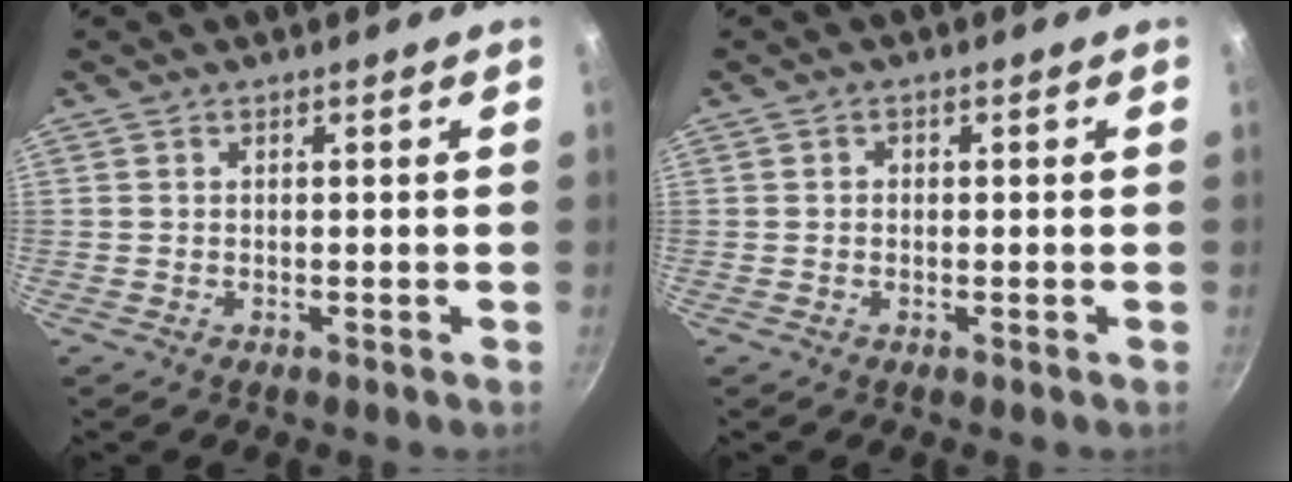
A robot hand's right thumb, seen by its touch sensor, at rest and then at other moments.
{"total": 1.0, "force": [0.0, 0.8, 0.5], "torque": [-0.006, 0.006, -0.001]}